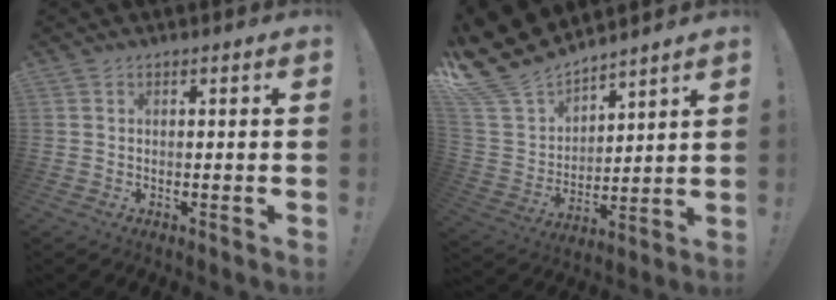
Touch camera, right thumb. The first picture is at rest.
{"total": 14.9, "force": [12.8, 6.7, 3.9], "torque": [-0.099, -0.104, 0.250]}